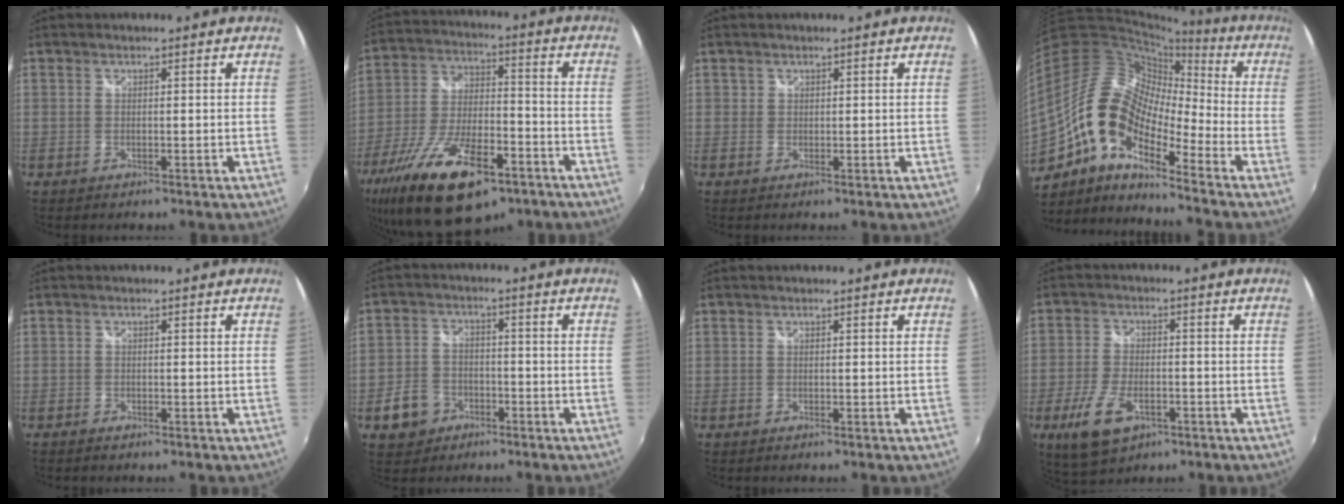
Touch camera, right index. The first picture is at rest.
{"total": 22.2, "force": [-13.4, 8.8, 15.4], "torque": [-0.307, -0.043, -0.223]}
{"total": 0.6, "force": [0.1, 0.6, 0.0], "torque": [0.000, 0.001, 0.001]}
{"total": 16.3, "force": [-7.5, 7.6, 12.2], "torque": [-0.211, 0.004, -0.159]}
{"total": 1.1, "force": [-0.9, 0.5, 0.4], "torque": [-0.010, -0.004, -0.018]}
{"total": 6.9, "force": [-3.4, 5.5, 2.3], "torque": [-0.070, 0.018, -0.049]}
{"total": 0.0}
{"total": 9.6, "force": [-4.5, 4.9, 7.0], "torque": [-0.162, -0.013, -0.077]}